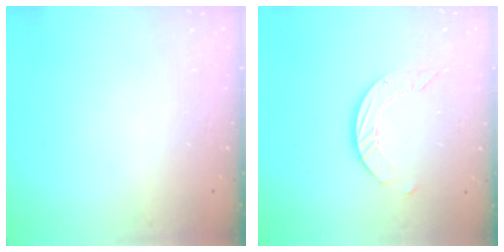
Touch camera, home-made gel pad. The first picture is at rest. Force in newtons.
{"total": 5.8, "press": 5.8, "slide": 0.1}